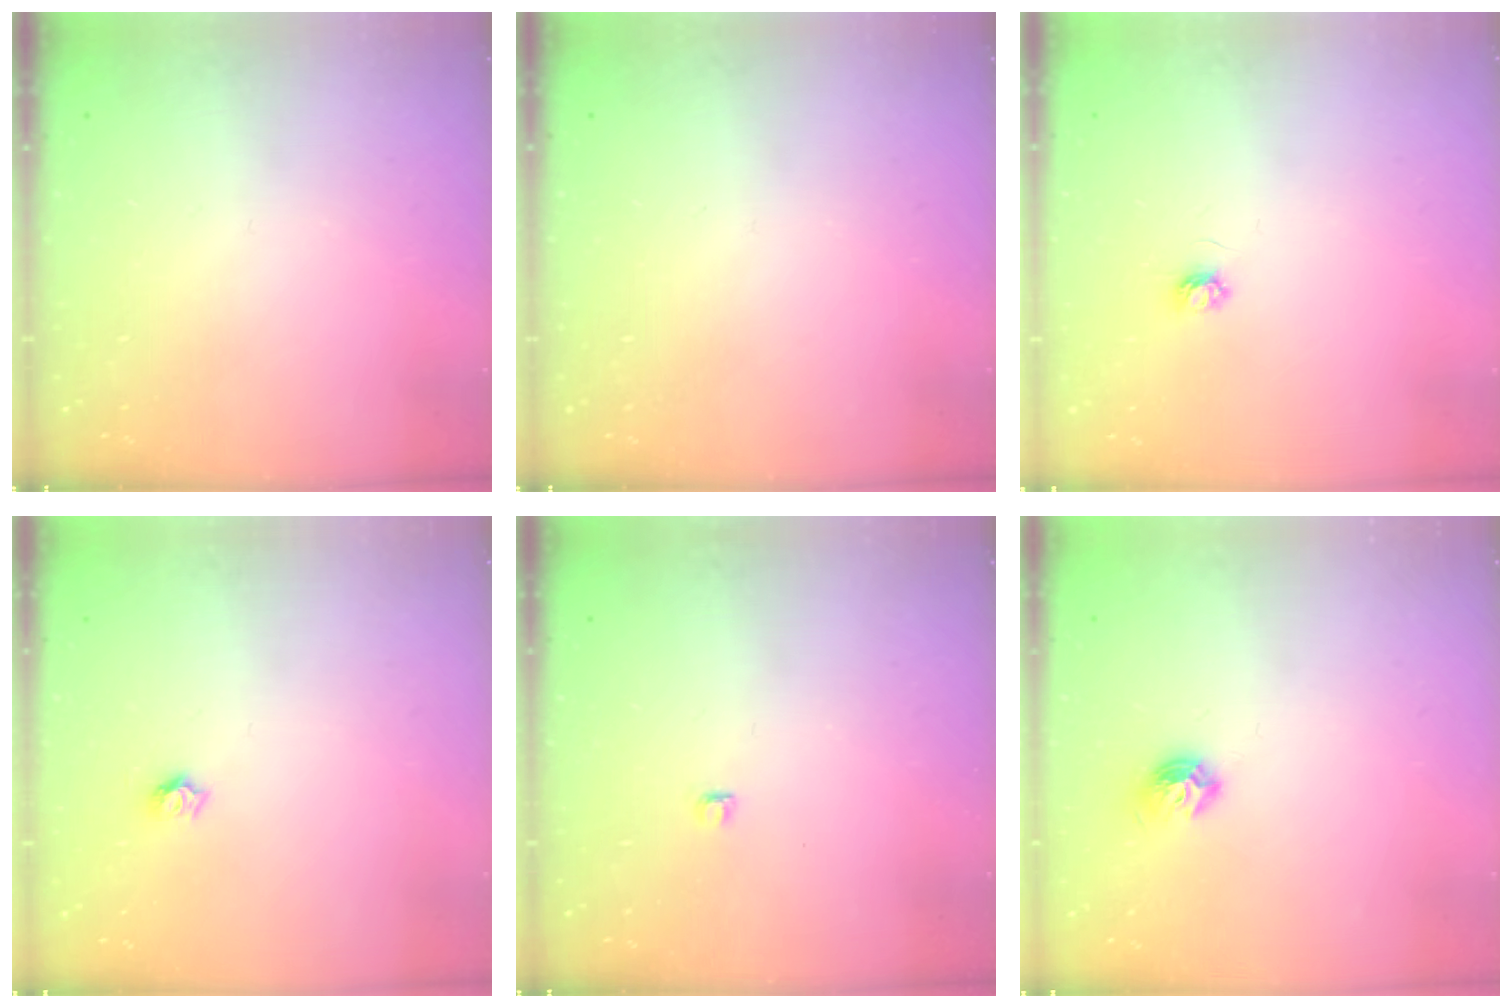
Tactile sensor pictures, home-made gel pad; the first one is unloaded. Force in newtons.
{"total": 0.0}
{"total": 3.5, "press": 3.5, "slide": 0.4}
{"total": 5.1, "press": 5.1, "slide": 0.4}
{"total": 2.8, "press": 2.7, "slide": 0.3}
{"total": 7.0, "press": 6.9, "slide": 0.7}